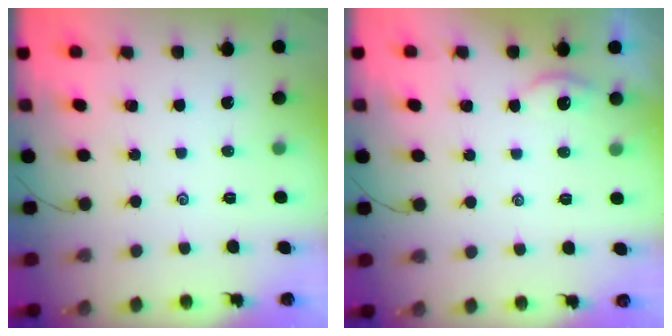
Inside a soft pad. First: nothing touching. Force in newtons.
{"total": 2.2, "press": 2.2, "slide": 0.3}